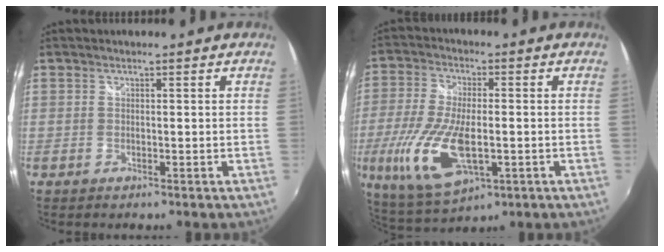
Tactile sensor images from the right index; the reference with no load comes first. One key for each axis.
{"total": 15.5, "fx": -3.6, "fy": 6.4, "fz": 13.6, "tx": -0.292, "ty": -0.020, "tz": -0.061}